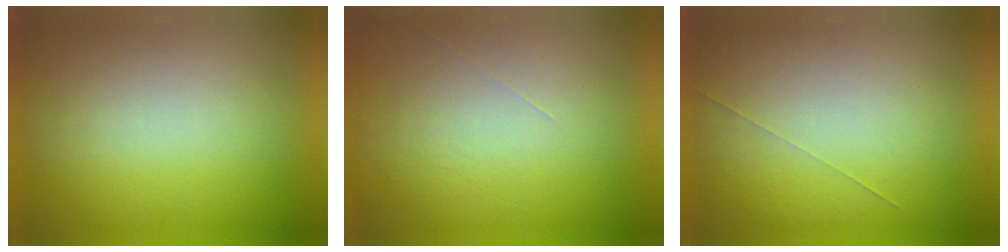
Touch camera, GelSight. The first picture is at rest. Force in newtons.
{"total": 1.1}
{"total": 1.0}